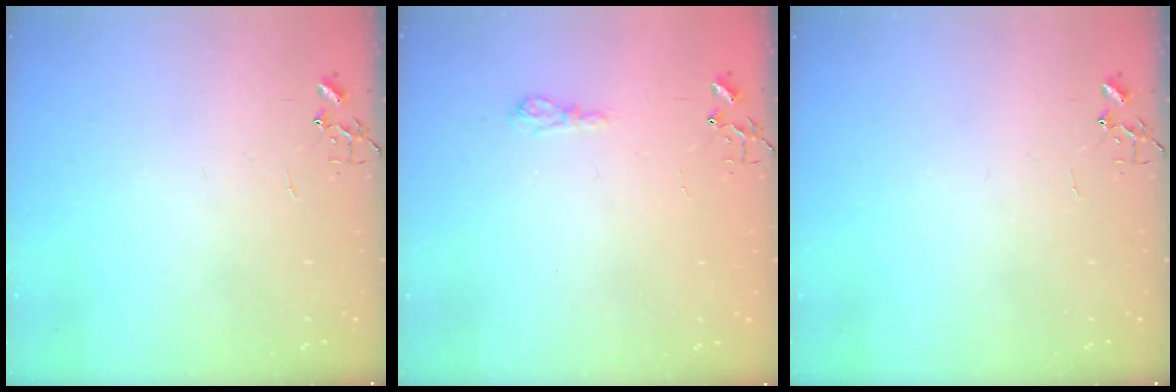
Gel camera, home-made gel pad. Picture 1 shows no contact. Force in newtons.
{"total": 6.5, "press": 6.5, "slide": 0.7}
{"total": 0.0}